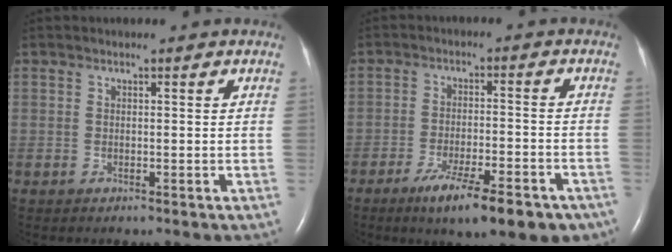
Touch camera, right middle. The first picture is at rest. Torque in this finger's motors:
{"motor_torque": [1.16, -0.98, 0.21, 0.09]}